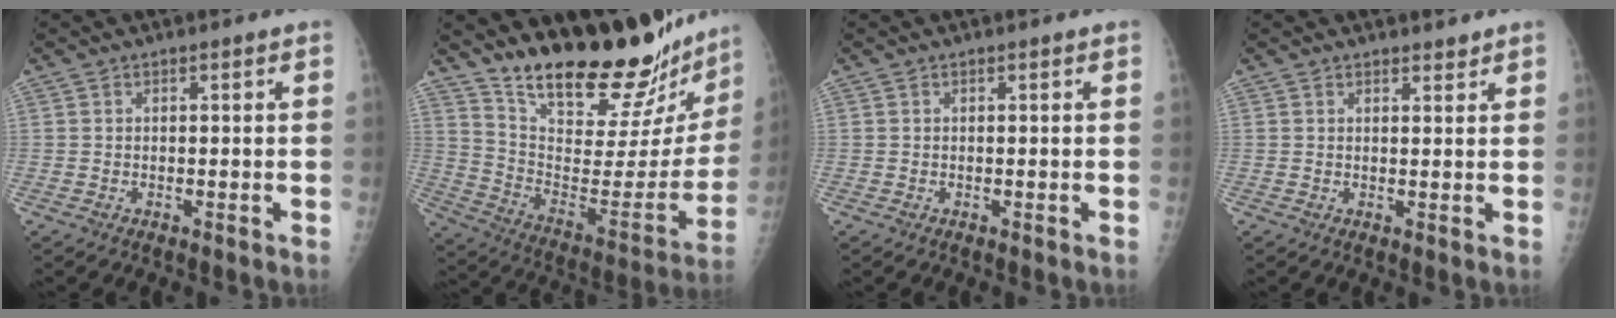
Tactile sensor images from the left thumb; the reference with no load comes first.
{"total": 27.7, "force": [24.5, 6.1, 11.4], "torque": [-0.147, -0.175, 0.362]}
{"total": 0.0}
{"total": 1.5, "force": [1.4, 0.6, 0.3], "torque": [0.007, -0.011, 0.019]}